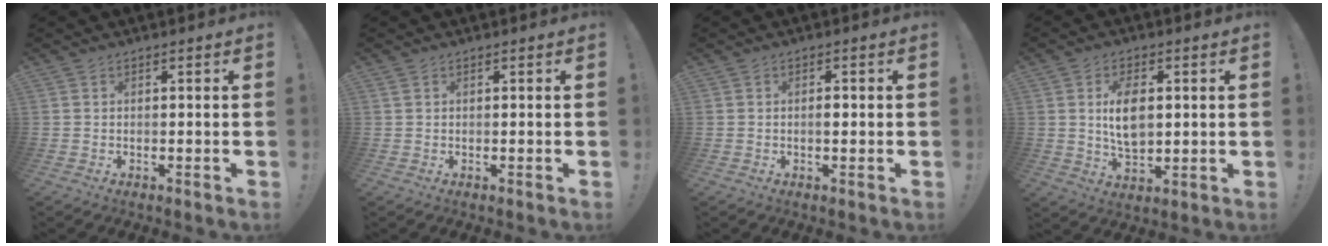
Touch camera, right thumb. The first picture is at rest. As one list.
[{"total": 0.8, "force": [0.4, 0.3, 0.5], "torque": [-0.017, 0.005, 0.010]}, {"total": 1.7, "force": [-0.2, 0.9, 1.5], "torque": [-0.017, 0.001, -0.007]}, {"total": 9.3, "force": [1.4, 5.4, 7.5], "torque": [-0.116, -0.005, 0.021]}]